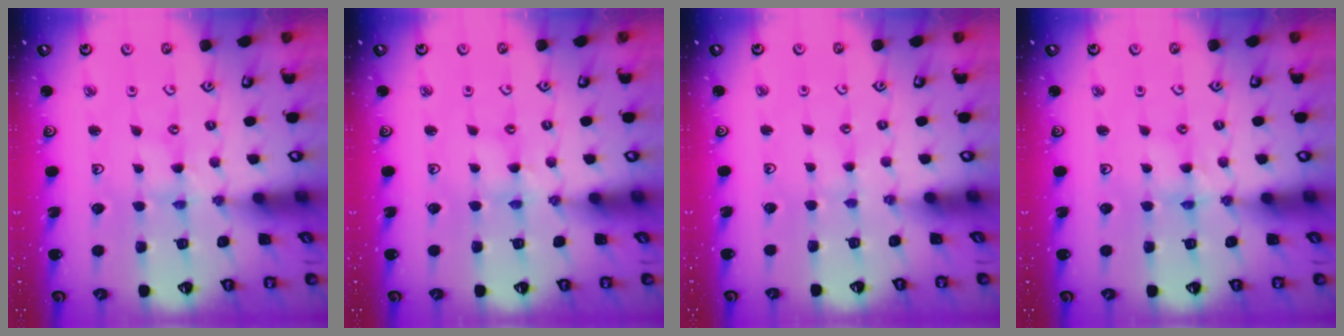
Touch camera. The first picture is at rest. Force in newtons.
{"total": 2.2, "press": 2.2, "slide": 0.3}
{"total": 0.6, "press": 0.6, "slide": 0.2}
{"total": 1.7, "press": 1.7, "slide": 0.2}